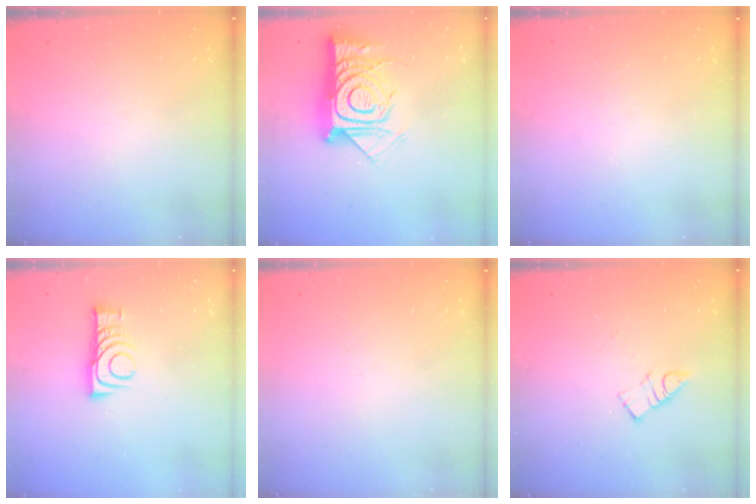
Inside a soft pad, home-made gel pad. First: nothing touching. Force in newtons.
{"total": 16.9, "press": 16.9, "slide": 1.2}
{"total": 3.4, "press": 3.3, "slide": 0.5}
{"total": 8.8, "press": 8.8, "slide": 0.1}
{"total": 1.6, "press": 1.6, "slide": 0.1}
{"total": 5.9, "press": 5.9, "slide": 0.1}